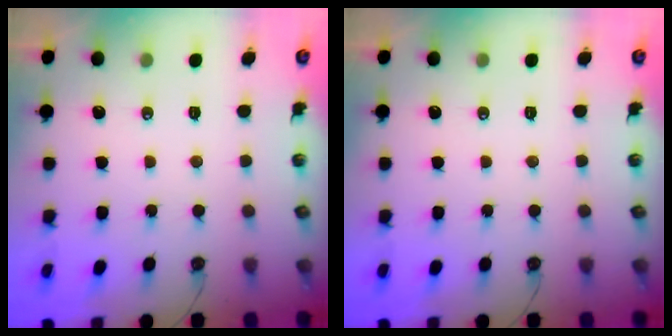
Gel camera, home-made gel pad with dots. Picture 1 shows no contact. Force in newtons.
{"total": 0.0}